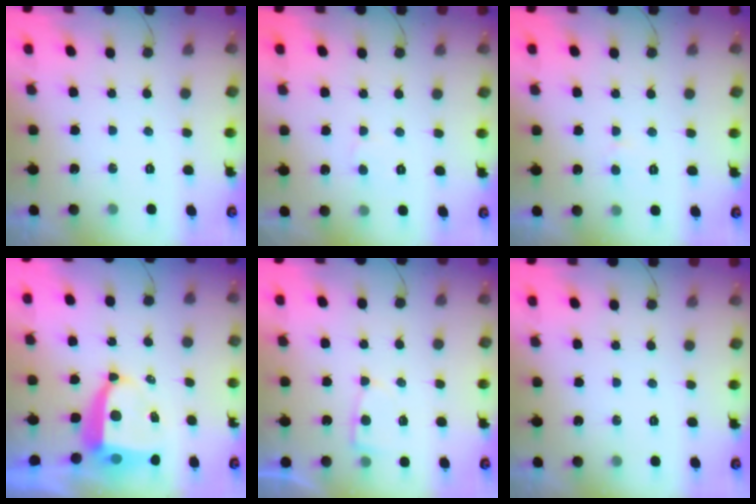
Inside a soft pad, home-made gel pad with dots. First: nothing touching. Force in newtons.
{"total": 3.8, "press": 3.8, "slide": 0.4}
{"total": 3.2, "press": 3.2, "slide": 0.3}
{"total": 7.7, "press": 7.6, "slide": 1.1}
{"total": 4.1, "press": 4.1, "slide": 0.6}
{"total": 0.0}